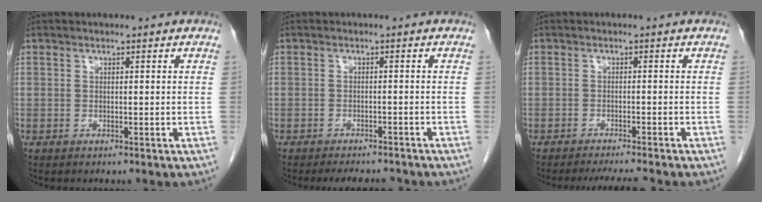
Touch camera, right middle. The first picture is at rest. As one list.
[{"total": 6.2, "force": [-5.6, 1.5, 2.0], "torque": [-0.023, -0.008, -0.072]}, {"total": 5.6, "force": [-5.0, -0.1, 2.4], "torque": [-0.029, -0.012, -0.075]}]